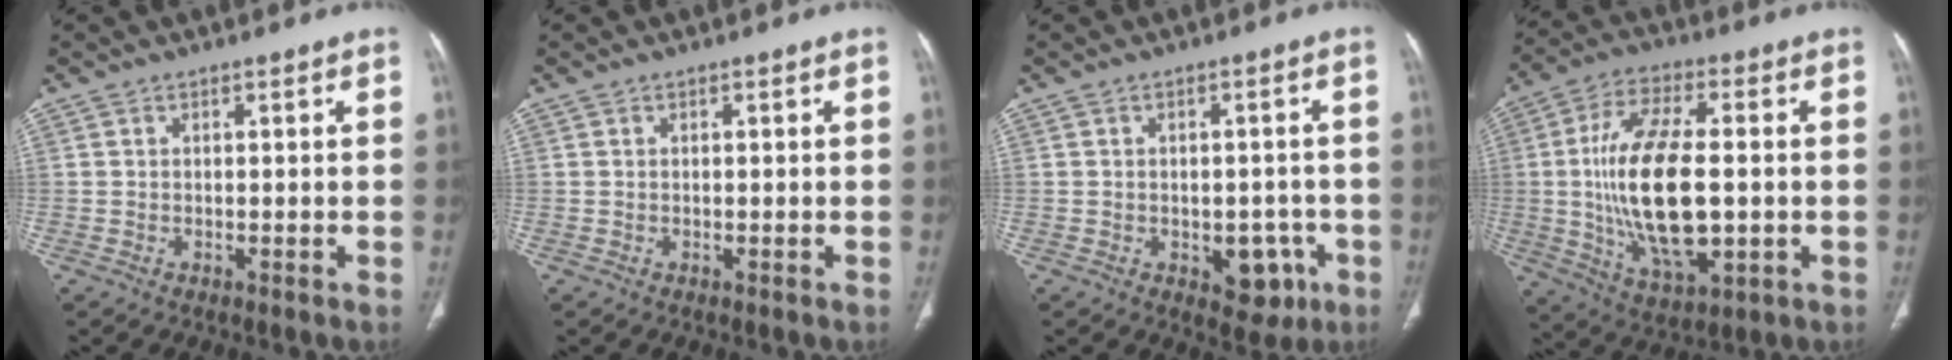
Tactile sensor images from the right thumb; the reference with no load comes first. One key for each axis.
{"total": 0.0}
{"total": 6.9, "fx": -2.5, "fy": 4.5, "fz": 4.7, "tx": -0.027, "ty": 0.012, "tz": -0.022}
{"total": 20.3, "fx": -0.8, "fy": 9.1, "fz": 18.1, "tx": -0.343, "ty": -0.002, "tz": -0.006}